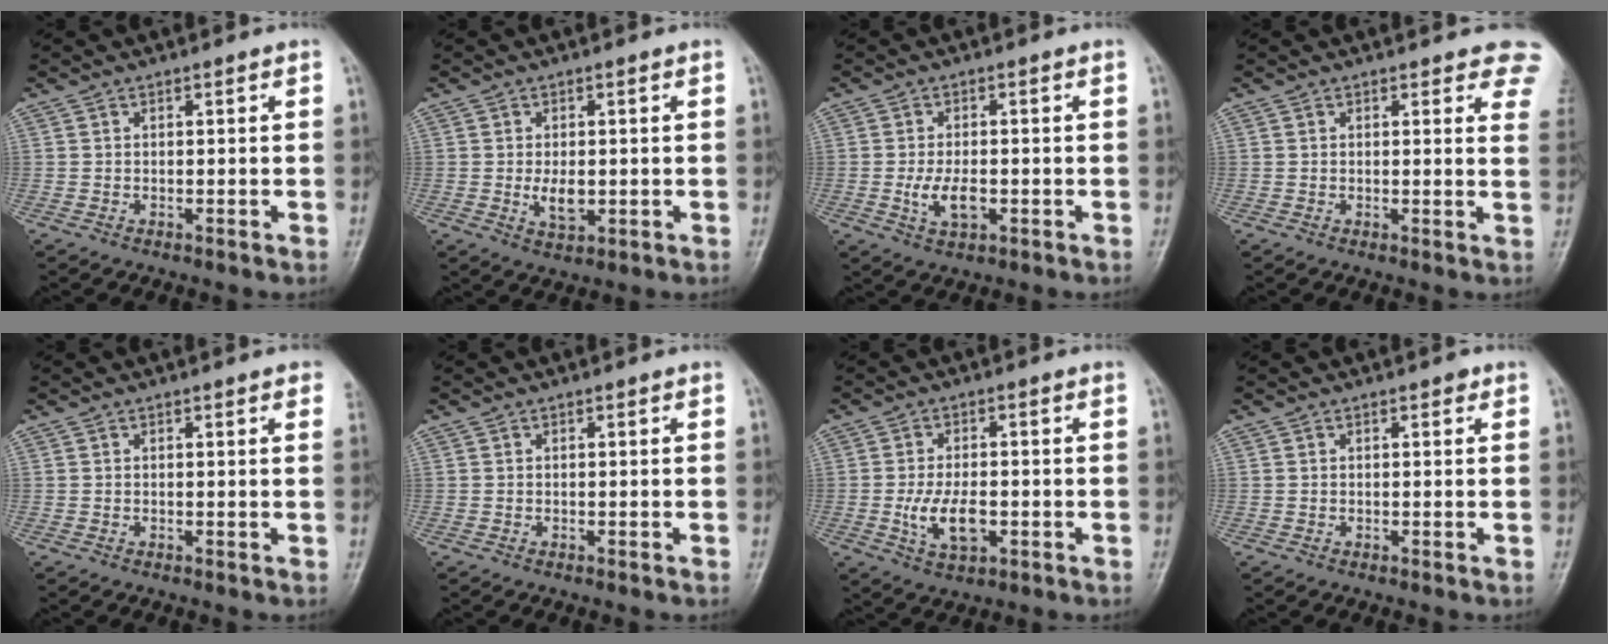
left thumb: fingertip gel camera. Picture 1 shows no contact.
{"total": 4.2, "force": [-0.3, 2.3, 3.5], "torque": [-0.055, -0.007, 0.000]}
{"total": 5.1, "force": [-1.1, 2.6, 4.2], "torque": [-0.081, 0.000, -0.017]}
{"total": 6.6, "force": [4.9, 2.4, 3.7], "torque": [-0.009, -0.019, 0.036]}
{"total": 2.4, "force": [1.6, 0.5, 1.7], "torque": [-0.012, 0.003, 0.011]}
{"total": 0.0}
{"total": 7.2, "force": [-1.6, 3.7, 6.0], "torque": [-0.111, 0.002, -0.023]}
{"total": 0.8, "force": [0.5, 0.4, 0.6], "torque": [-0.004, 0.000, 0.002]}